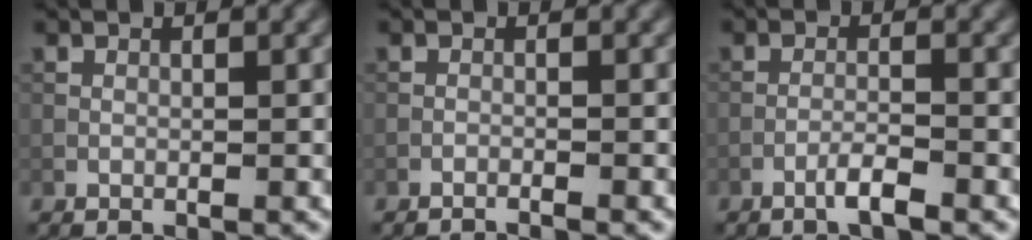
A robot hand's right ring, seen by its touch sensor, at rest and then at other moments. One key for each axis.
{"total": 1.3, "fx": -1.2, "fy": 0.0, "fz": 0.5, "tx": -0.012, "ty": 0.003, "tz": -0.026}
{"total": 2.1, "fx": -1.4, "fy": 0.2, "fz": 1.6, "tx": -0.027, "ty": 0.007, "tz": -0.029}